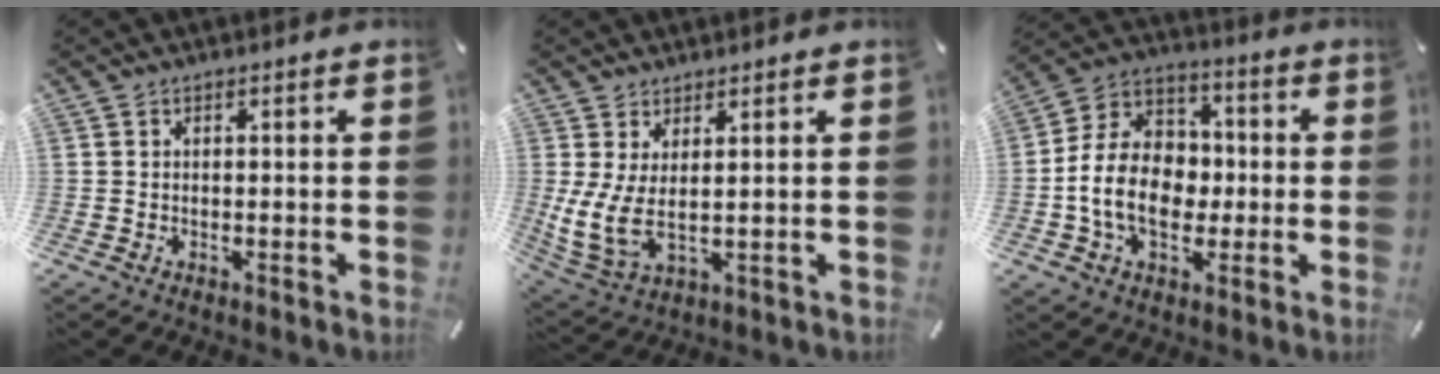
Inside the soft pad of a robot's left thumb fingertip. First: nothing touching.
{"total": 7.7, "force": [1.7, 3.7, 6.6], "torque": [-0.160, -0.024, 0.033]}
{"total": 14.0, "force": [-2.5, 10.9, 8.4], "torque": [-0.197, 0.017, -0.044]}